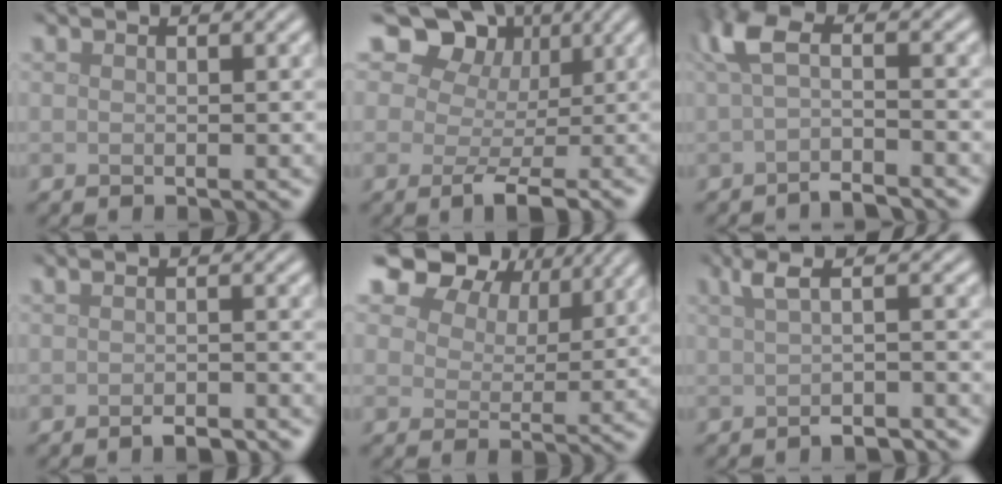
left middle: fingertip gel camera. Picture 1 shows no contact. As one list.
[{"total": 6.9, "force": [2.5, 4.9, 4.1], "torque": [-0.038, 0.000, 0.032]}, {"total": 3.8, "force": [-1.1, 1.0, 3.4], "torque": [-0.068, -0.007, -0.026]}, {"total": 1.9, "force": [-1.3, 0.6, 1.3], "torque": [-0.021, -0.003, -0.021]}, {"total": 10.0, "force": [7.2, 5.3, 4.6], "torque": [-0.107, 0.006, 0.115]}, {"total": 2.9, "force": [-0.4, 0.8, 2.8], "torque": [-0.047, -0.001, -0.005]}]